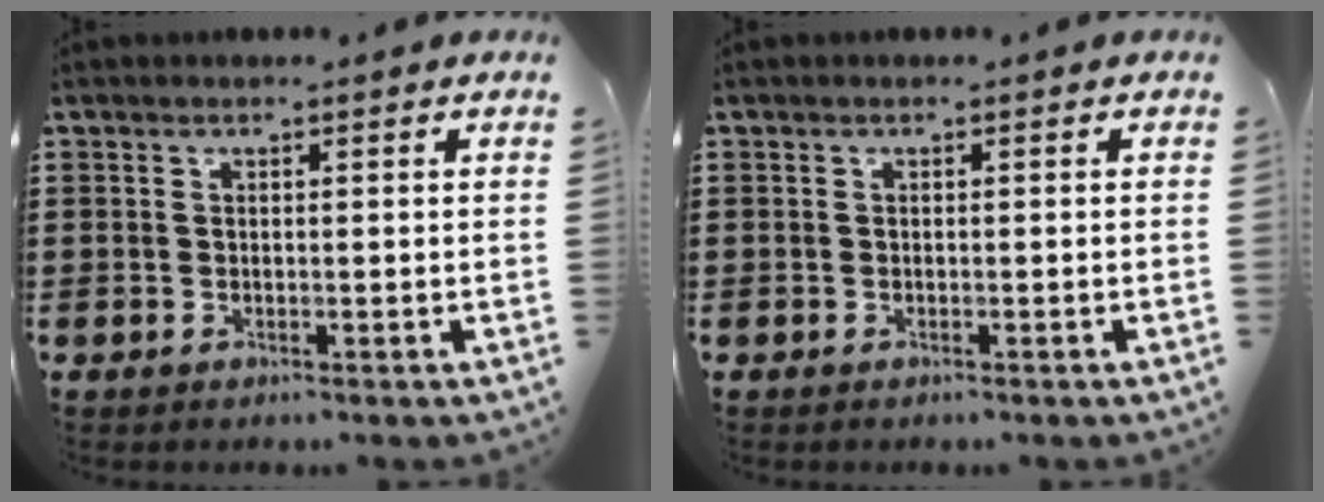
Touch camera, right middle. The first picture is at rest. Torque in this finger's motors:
{"motor_torque": [0.14, 0.07, -0.01, 0.01]}